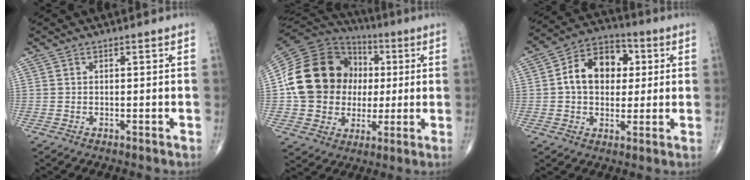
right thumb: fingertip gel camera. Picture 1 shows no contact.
{"total": 21.7, "force": [1.6, 18.2, 11.7], "torque": [-0.193, 0.033, 0.039]}
{"total": 12.5, "force": [1.9, 9.0, 8.5], "torque": [-0.105, 0.017, 0.022]}